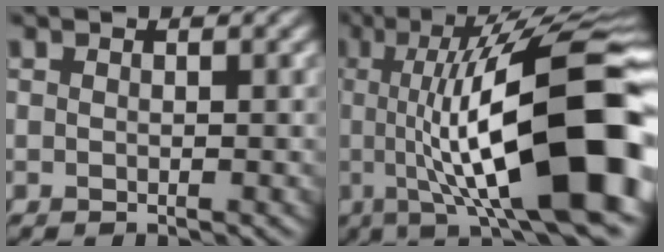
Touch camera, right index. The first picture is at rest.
{"total": 17.3, "force": [-0.7, 4.5, 16.7], "torque": [-0.219, 0.026, -0.013]}